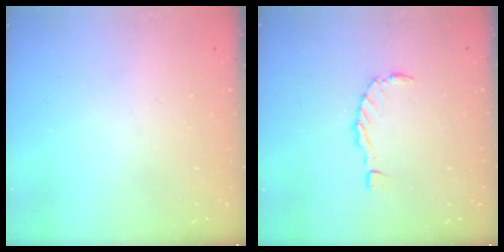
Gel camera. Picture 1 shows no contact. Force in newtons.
{"total": 0.0}